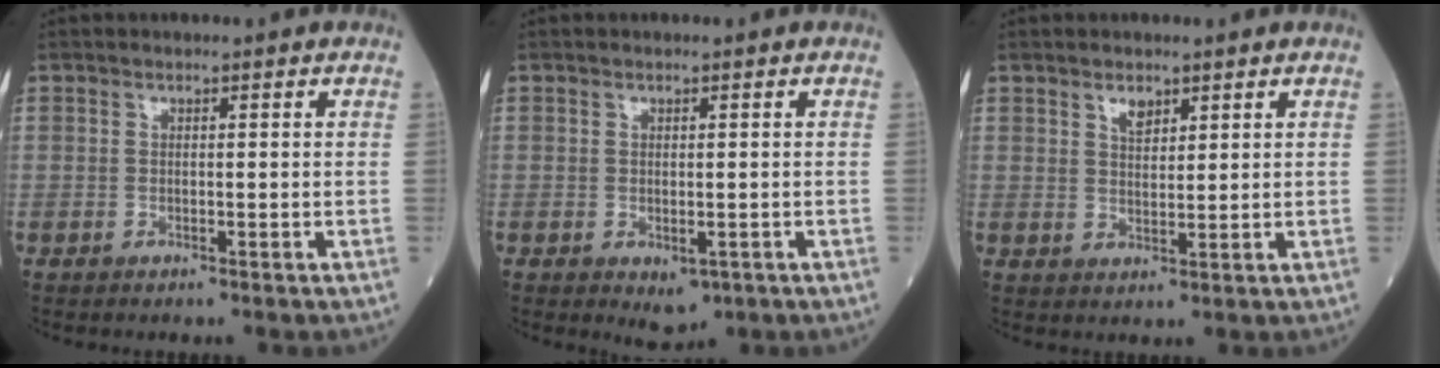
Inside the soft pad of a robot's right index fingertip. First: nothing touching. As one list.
[{"total": 2.7, "force": [-1.0, 1.4, 2.1], "torque": [-0.028, -0.005, -0.003]}, {"total": 2.4, "force": [1.6, 1.1, 1.4], "torque": [-0.026, -0.001, 0.032]}]